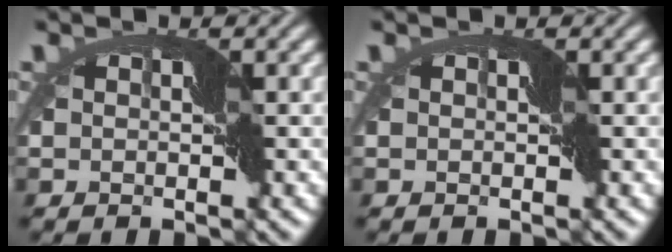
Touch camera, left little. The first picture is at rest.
{"total": 0.0}